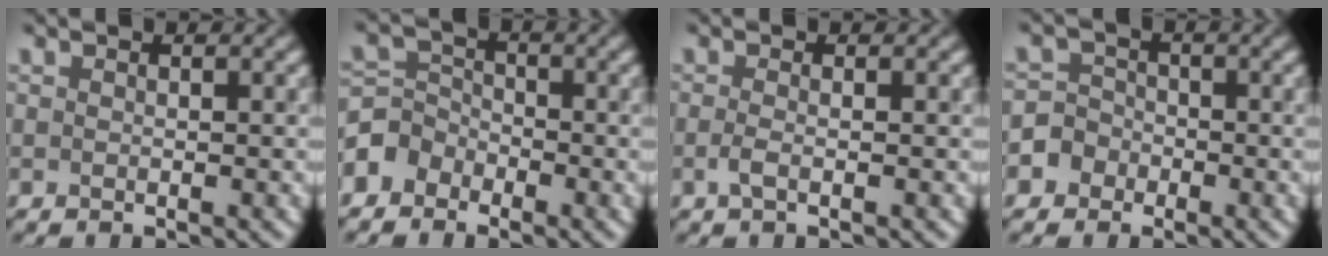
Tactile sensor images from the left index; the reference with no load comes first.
{"total": 2.9, "force": [-1.9, 2.2, 0.2], "torque": [-0.008, 0.012, -0.049]}
{"total": 1.1, "force": [-0.4, 0.3, 1.0], "torque": [-0.023, -0.001, -0.011]}
{"total": 3.2, "force": [-1.6, 2.7, 0.2], "torque": [0.022, 0.005, -0.039]}